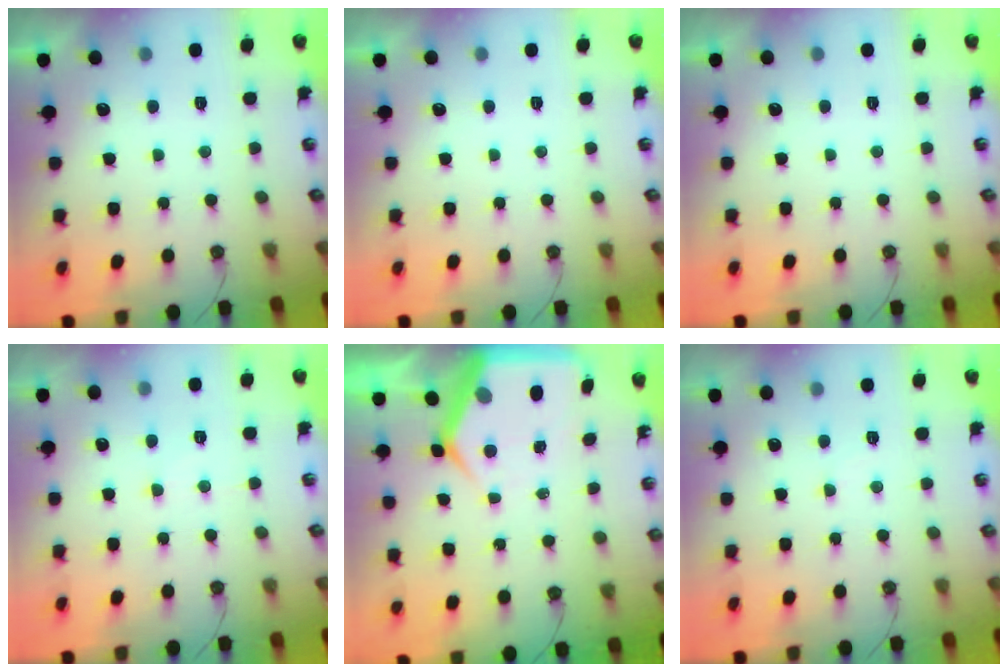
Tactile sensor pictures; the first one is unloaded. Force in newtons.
{"total": 0.0}
{"total": 0.0}
{"total": 5.0, "press": 4.9, "slide": 0.7}
{"total": 10.4, "press": 10.3, "slide": 1.3}
{"total": 6.7, "press": 6.7, "slide": 0.8}